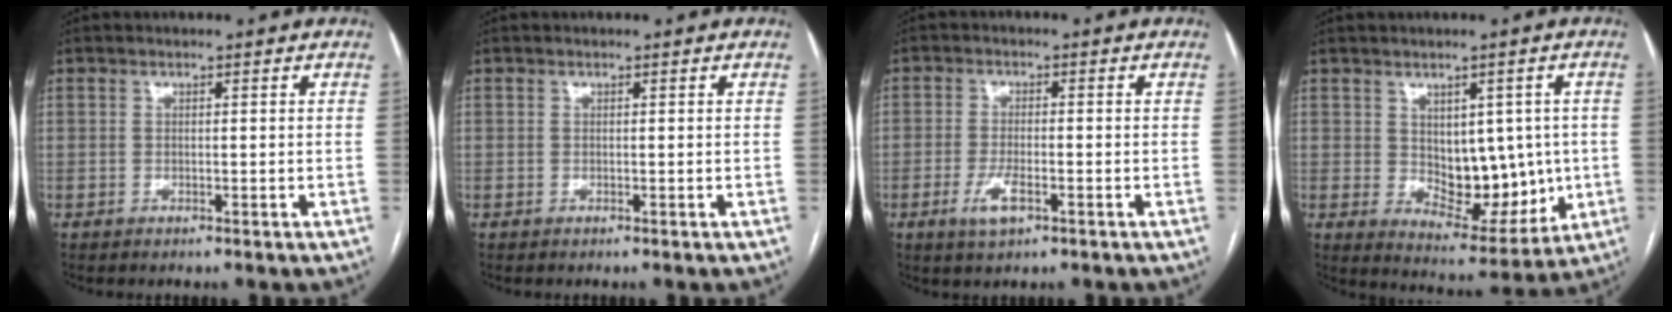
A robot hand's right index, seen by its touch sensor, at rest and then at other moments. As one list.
[{"total": 0.0}, {"total": 4.2, "force": [-1.9, 1.6, 3.4], "torque": [-0.071, -0.002, -0.032]}, {"total": 10.5, "force": [0.2, 6.1, 8.5], "torque": [-0.108, 0.001, 0.027]}]